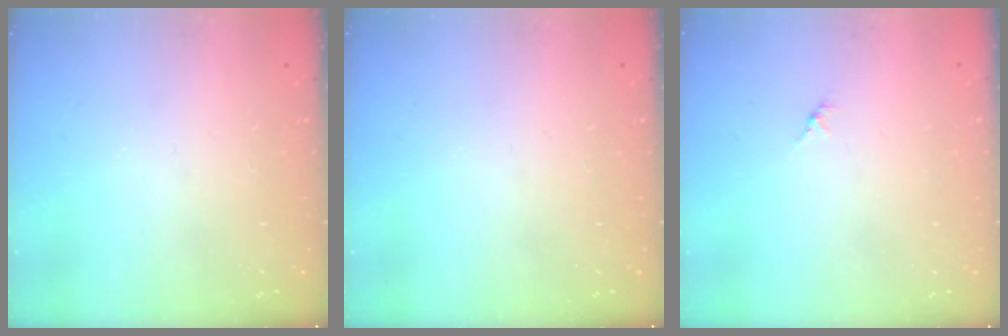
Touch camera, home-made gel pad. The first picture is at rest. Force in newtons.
{"total": 0.0}
{"total": 1.4, "press": 1.4, "slide": 0.4}